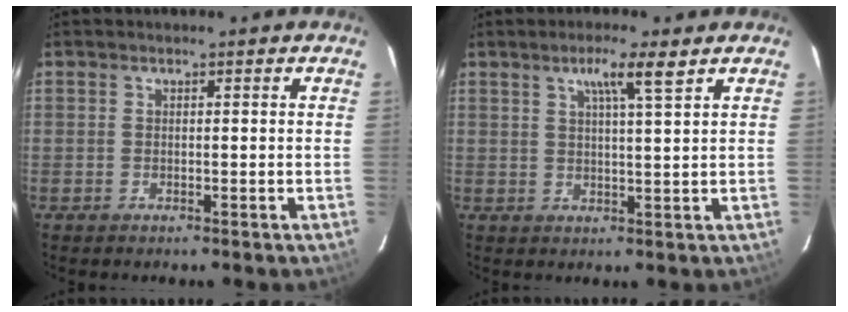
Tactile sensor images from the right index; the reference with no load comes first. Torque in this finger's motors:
{"motor_torque": [0.38, 0.35, 0.22, 0.04]}